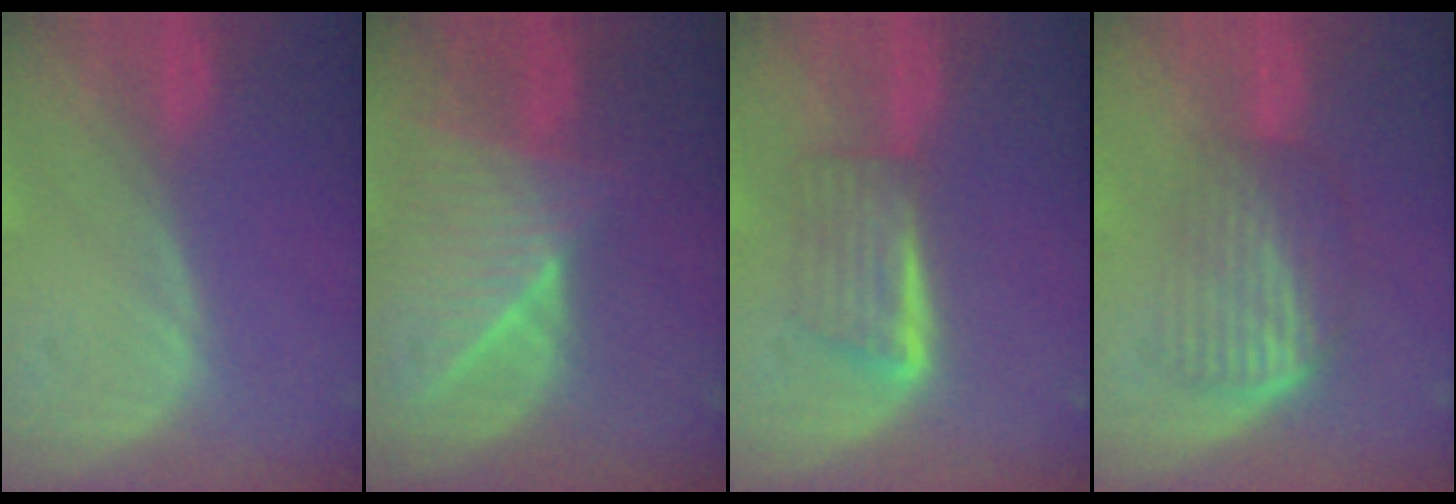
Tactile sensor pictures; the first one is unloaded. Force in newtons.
{"total": 8.8, "press": 7.9, "slide": 3.9}
{"total": 5.8, "press": 5.1, "slide": 2.9}
{"total": 6.9, "press": 5.9, "slide": 3.6}